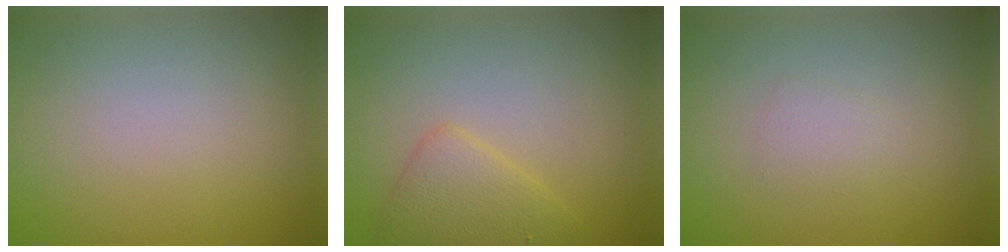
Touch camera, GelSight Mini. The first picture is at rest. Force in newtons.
{"total": 3.2, "press": 3.2, "slide": 0.1}
{"total": 1.2, "press": 1.2, "slide": 0.0}